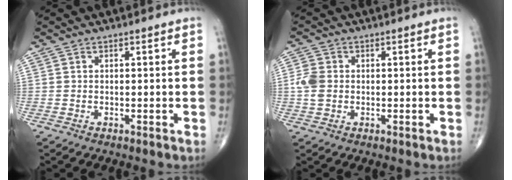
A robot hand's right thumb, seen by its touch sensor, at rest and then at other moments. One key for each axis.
{"total": 4.2, "fx": -0.1, "fy": 3.3, "fz": 2.6, "tx": -0.059, "ty": 0.006, "tz": -0.005}